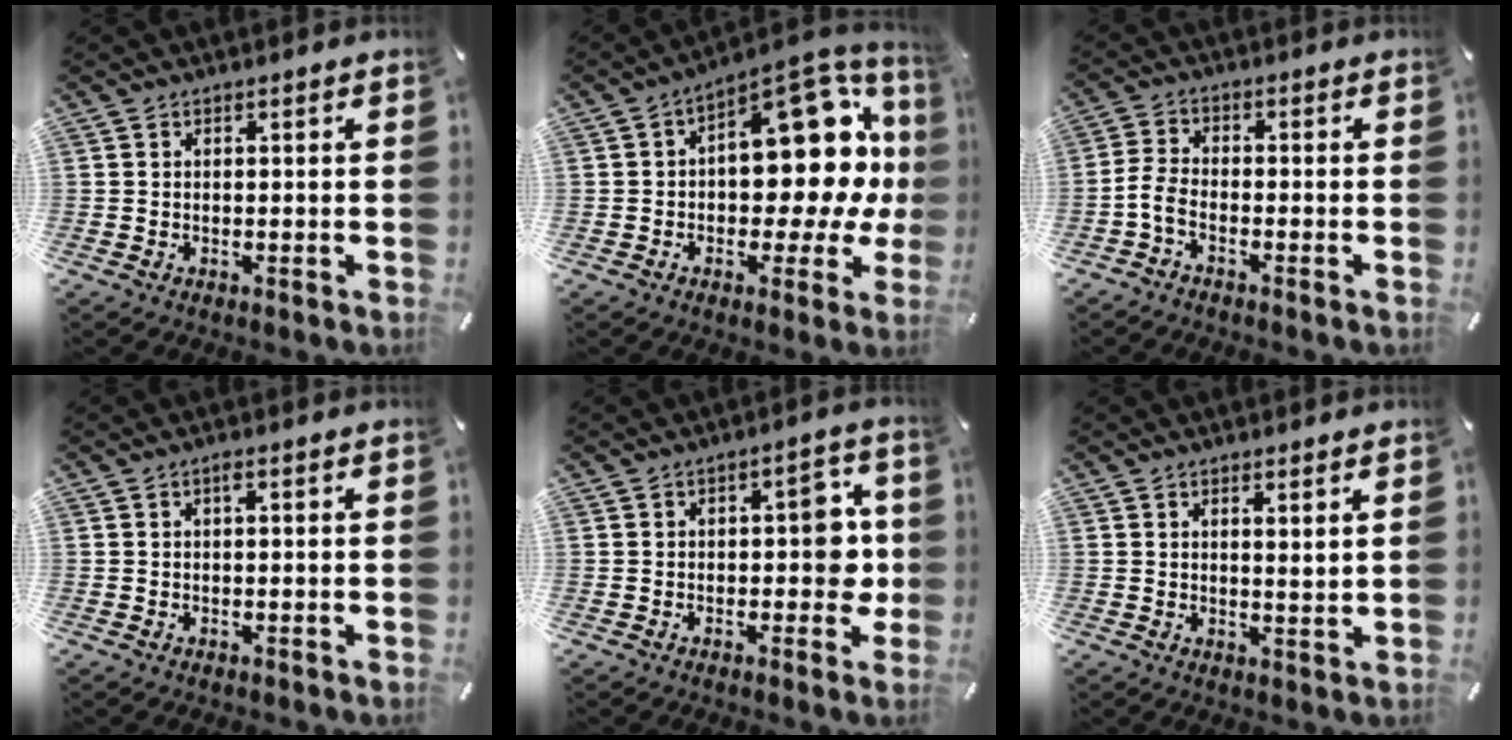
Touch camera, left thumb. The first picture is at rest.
{"total": 22.6, "force": [4.6, 12.4, 18.3], "torque": [-0.218, -0.050, 0.081]}
{"total": 4.2, "force": [-2.4, 2.0, 2.8], "torque": [-0.068, 0.005, -0.046]}
{"total": 1.1, "force": [0.2, 0.2, 1.1], "torque": [-0.023, 0.001, 0.003]}
{"total": 9.7, "force": [-0.3, 5.7, 7.9], "torque": [-0.088, 0.006, -0.009]}
{"total": 2.3, "force": [1.9, -0.4, 1.3], "torque": [-0.027, -0.011, 0.033]}